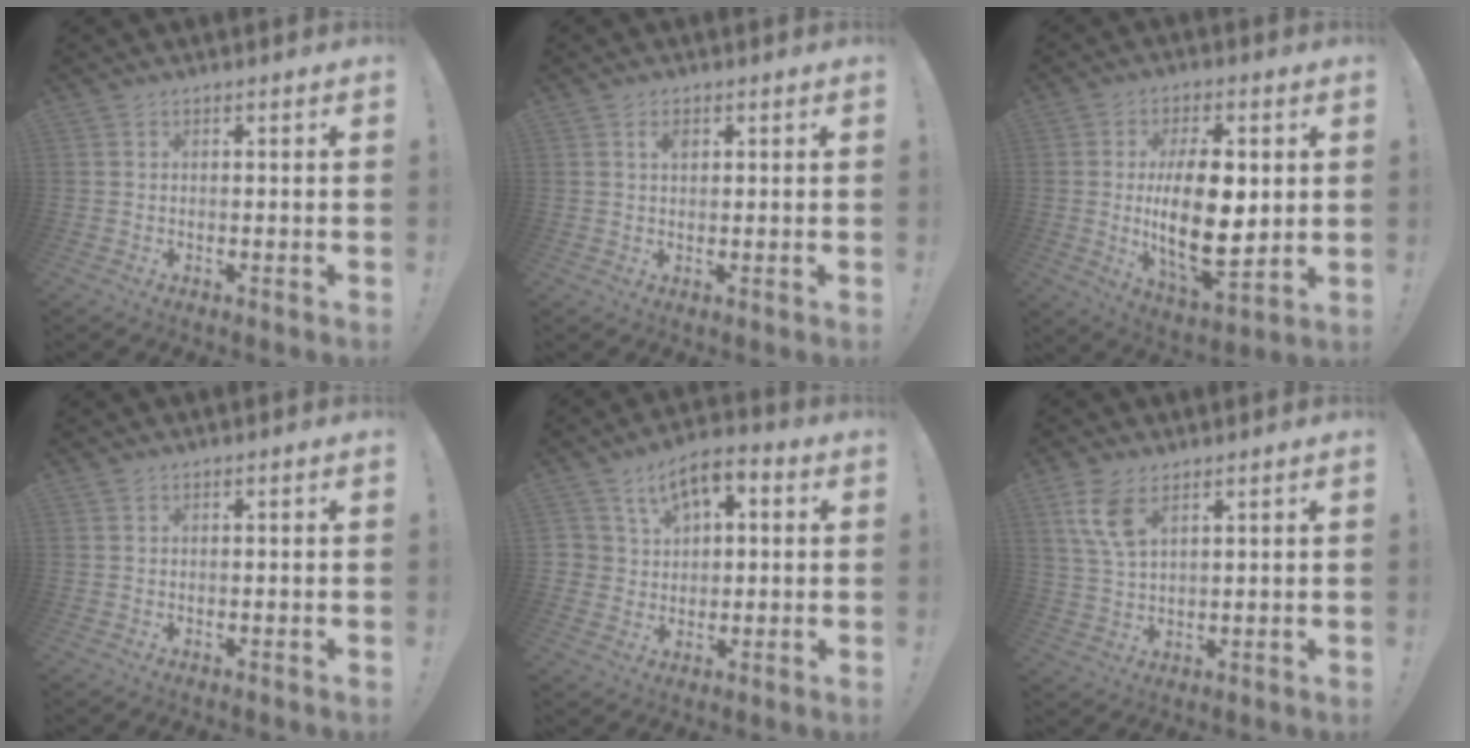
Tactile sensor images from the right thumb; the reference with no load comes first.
{"total": 1.9, "force": [0.8, 1.1, 1.4], "torque": [-0.021, -0.001, 0.011]}
{"total": 19.0, "force": [1.1, 8.7, 16.9], "torque": [-0.296, -0.018, 0.014]}
{"total": 0.0}
{"total": 8.7, "force": [4.0, 6.3, 4.5], "torque": [-0.076, -0.016, 0.079]}
{"total": 8.1, "force": [4.4, 3.9, 5.6], "torque": [-0.108, -0.015, 0.083]}